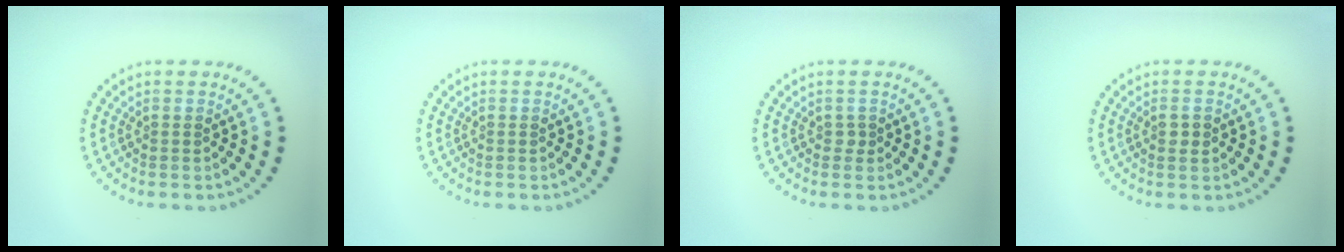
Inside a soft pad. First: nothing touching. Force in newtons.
{"total": 0.0}
{"total": 0.5, "press": 0.4, "slide": 0.3}
{"total": 1.1, "press": 1.1, "slide": 0.1}